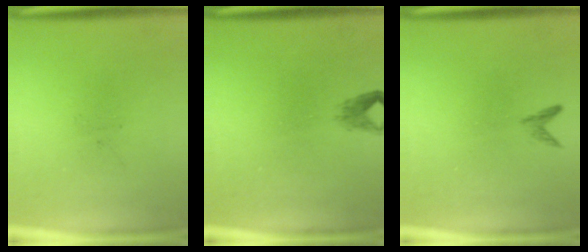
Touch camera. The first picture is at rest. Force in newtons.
{"total": 1.4}
{"total": 0.8}